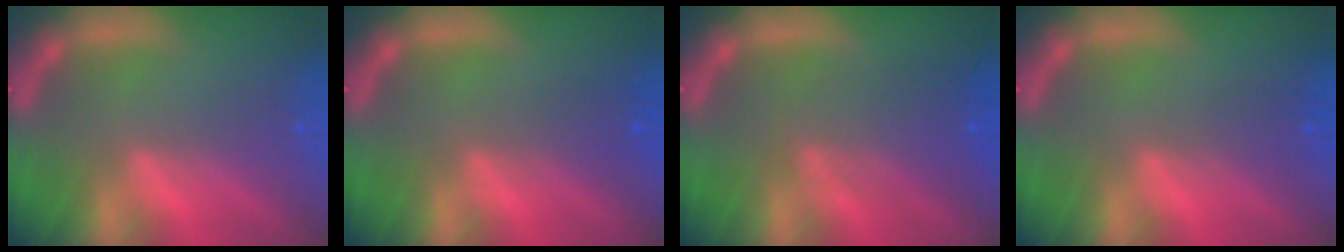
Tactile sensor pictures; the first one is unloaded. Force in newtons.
{"total": 2.0}
{"total": 4.5}
{"total": 1.4}